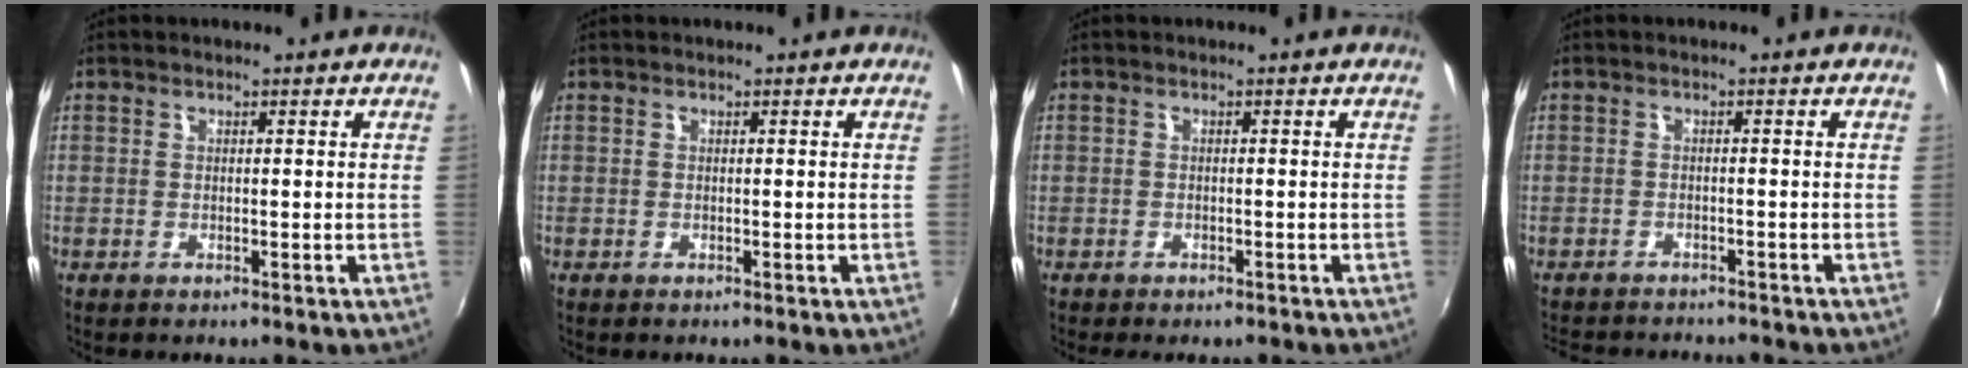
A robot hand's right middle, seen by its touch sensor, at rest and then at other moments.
{"total": 0.0}
{"total": 1.9, "force": [-1.5, 1.0, 0.6], "torque": [-0.016, -0.007, -0.022]}
{"total": 7.8, "force": [-7.3, 1.7, 2.4], "torque": [-0.063, -0.013, -0.109]}